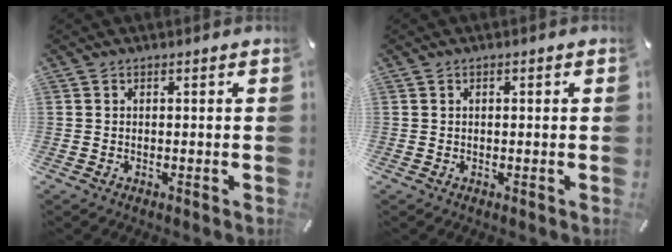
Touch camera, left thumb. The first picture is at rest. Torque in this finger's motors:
{"motor_torque": [-0.10, -0.05, 0.03, 0.09, -0.01]}